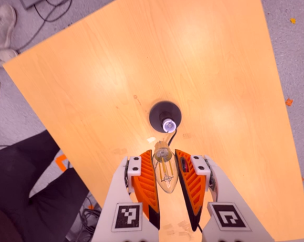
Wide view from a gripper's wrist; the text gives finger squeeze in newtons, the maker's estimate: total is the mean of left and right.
{"total": 13.9, "left": 15.2, "right": 12.7}